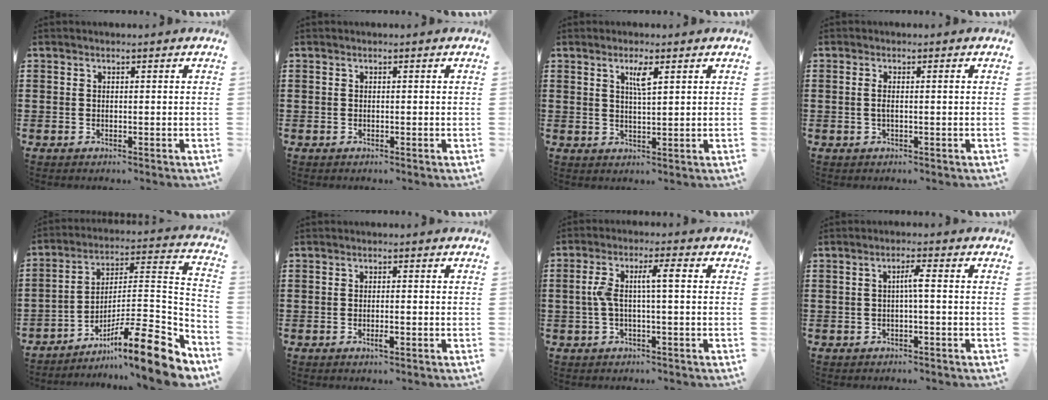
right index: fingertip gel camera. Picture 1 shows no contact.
{"total": 0.0}
{"total": 2.9, "force": [1.4, 0.5, 2.5], "torque": [-0.045, 0.000, 0.020]}
{"total": 1.4, "force": [-0.1, 0.1, 1.4], "torque": [-0.027, 0.000, -0.003]}
{"total": 13.4, "force": [-8.8, 1.8, 9.9], "torque": [-0.135, 0.016, -0.158]}
{"total": 1.7, "force": [-0.8, 0.4, 1.4], "torque": [-0.024, 0.000, -0.013]}
{"total": 5.4, "force": [0.0, 0.8, 5.4], "torque": [-0.122, -0.004, -0.013]}
{"total": 2.4, "force": [-0.2, 0.0, 2.4], "torque": [-0.046, 0.001, -0.008]}